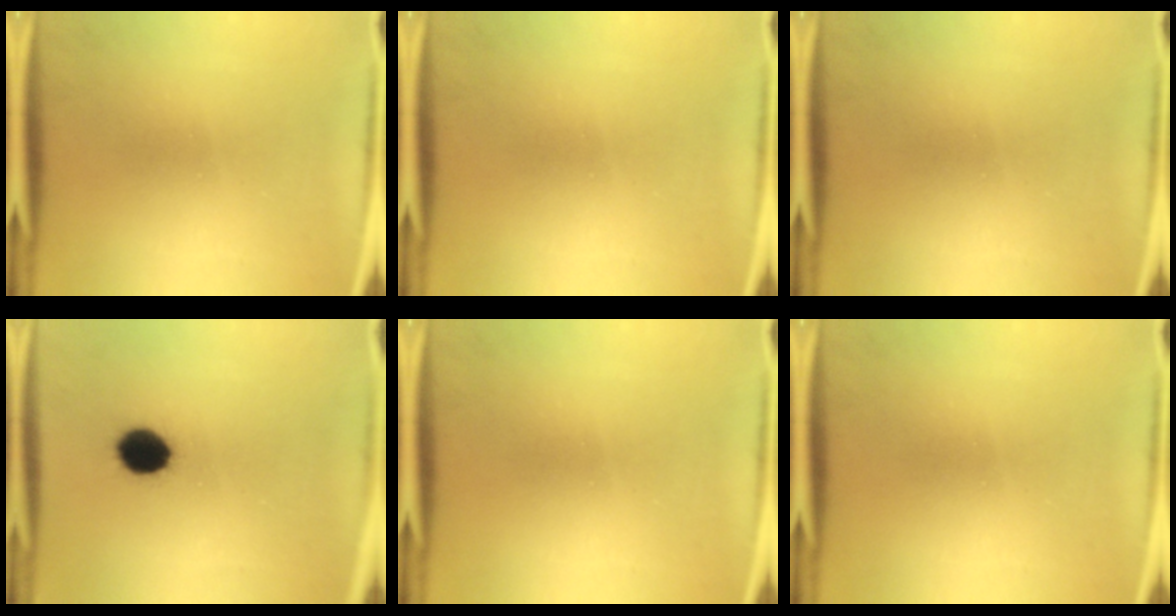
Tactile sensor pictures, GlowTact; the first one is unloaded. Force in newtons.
{"total": 0.0}
{"total": 0.0}
{"total": 6.4}
{"total": 0.0}
{"total": 0.0}